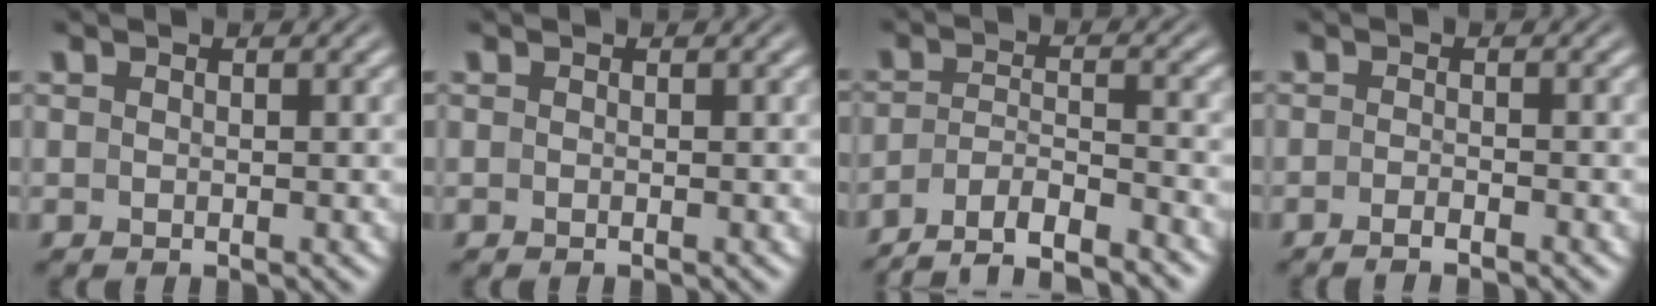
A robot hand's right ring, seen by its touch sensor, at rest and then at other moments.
{"total": 0.0}
{"total": 7.3, "force": [-5.9, 3.3, 2.8], "torque": [-0.050, -0.025, -0.091]}
{"total": 1.8, "force": [-1.7, -0.2, 0.5], "torque": [-0.013, 0.001, -0.032]}